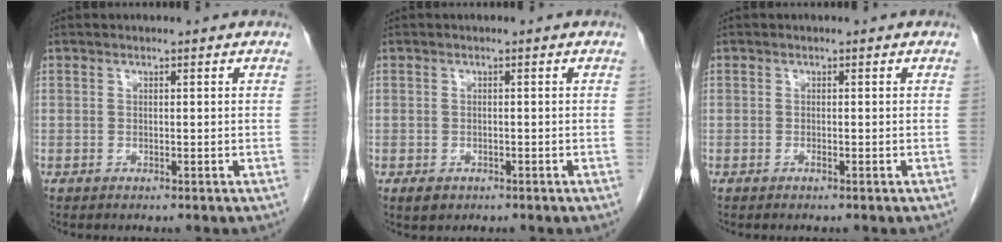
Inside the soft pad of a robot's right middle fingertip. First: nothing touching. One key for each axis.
{"total": 1.7, "fx": -0.9, "fy": 1.2, "fz": 0.8, "tx": -0.014, "ty": 0.001, "tz": -0.005}
{"total": 0.0}